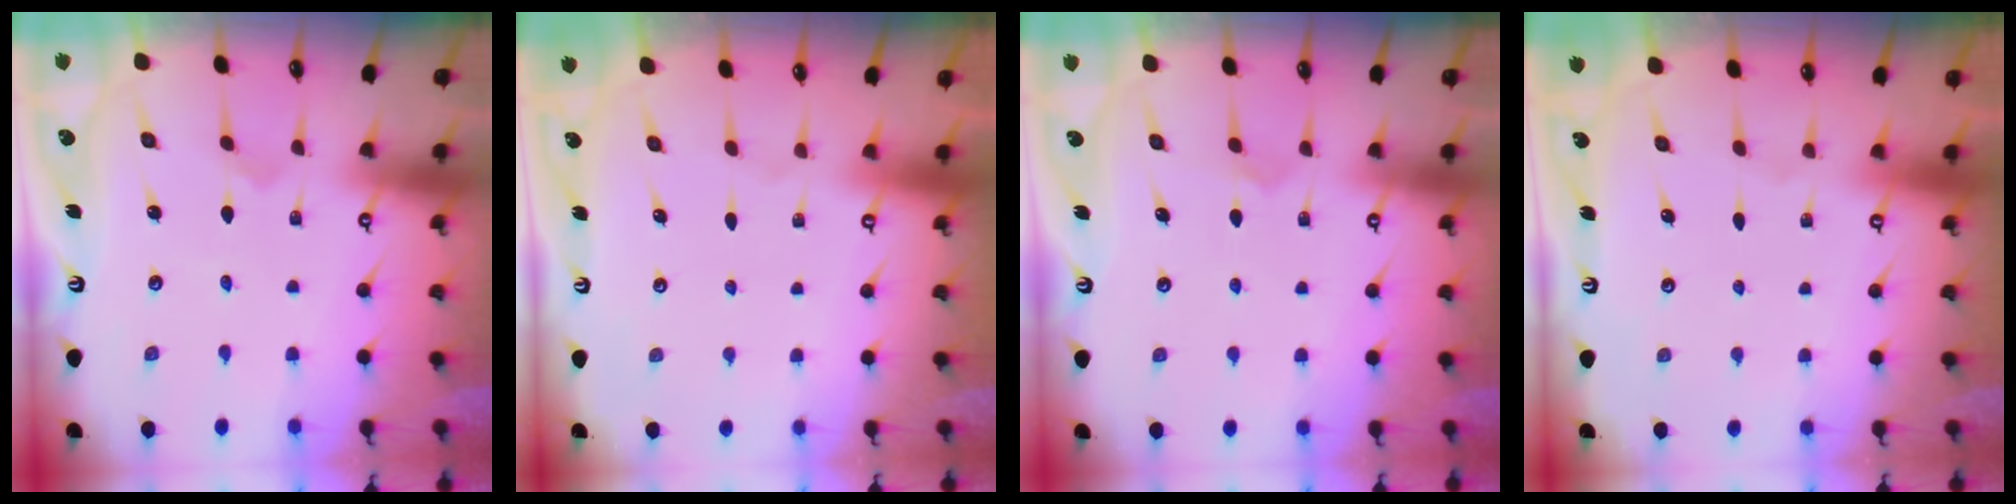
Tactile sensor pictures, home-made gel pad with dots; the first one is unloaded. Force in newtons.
{"total": 0.0}
{"total": 4.2, "press": 4.2, "slide": 0.2}
{"total": 0.0}